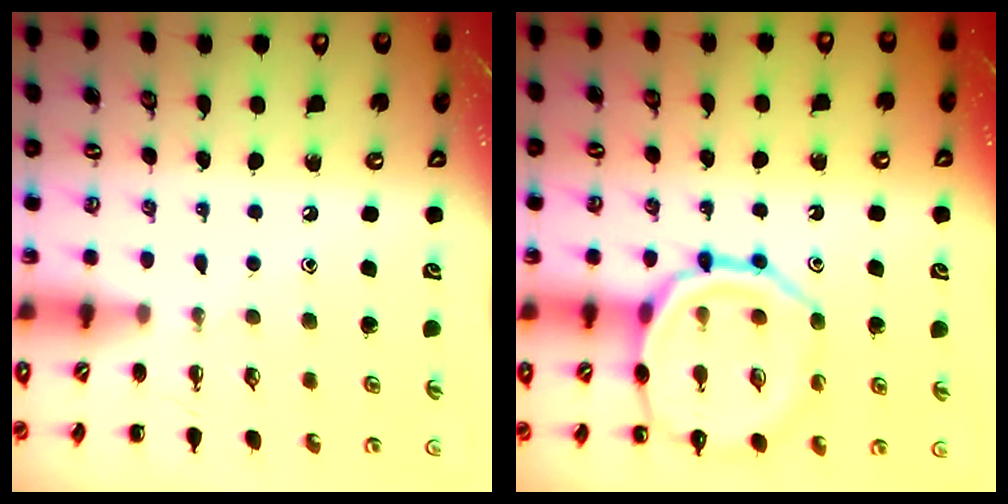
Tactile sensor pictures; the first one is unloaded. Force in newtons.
{"total": 15.7, "press": 15.6, "slide": 1.4}